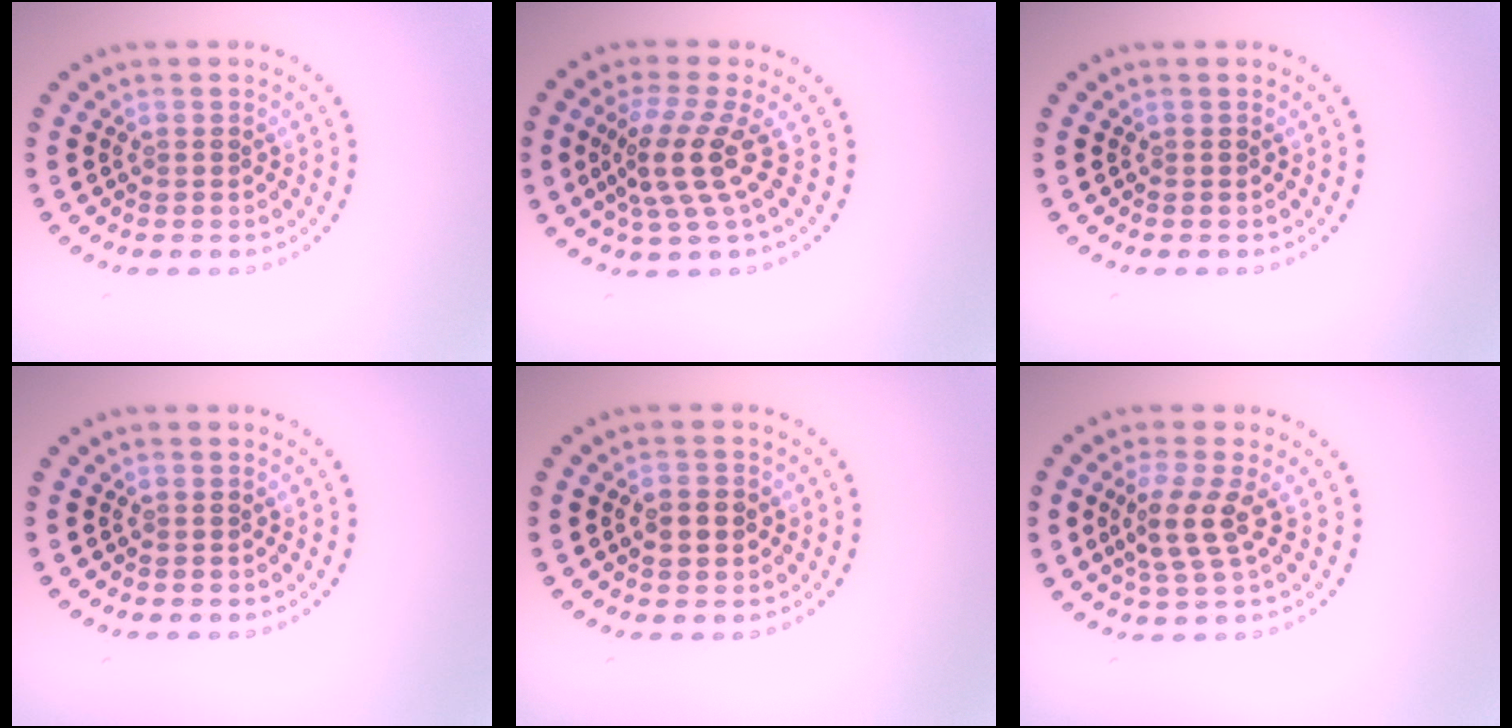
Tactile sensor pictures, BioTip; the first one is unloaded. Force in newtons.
{"total": 4.0, "press": 2.8, "slide": 2.9}
{"total": 0.0}
{"total": 0.0}
{"total": 2.2, "press": 2.2, "slide": 0.3}
{"total": 3.2, "press": 2.8, "slide": 1.5}